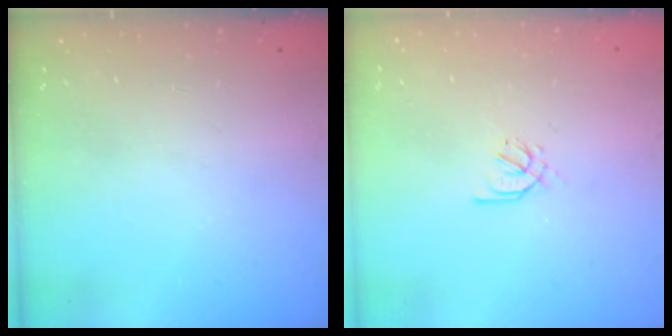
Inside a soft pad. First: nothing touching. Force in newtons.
{"total": 2.6, "press": 2.5, "slide": 0.7}